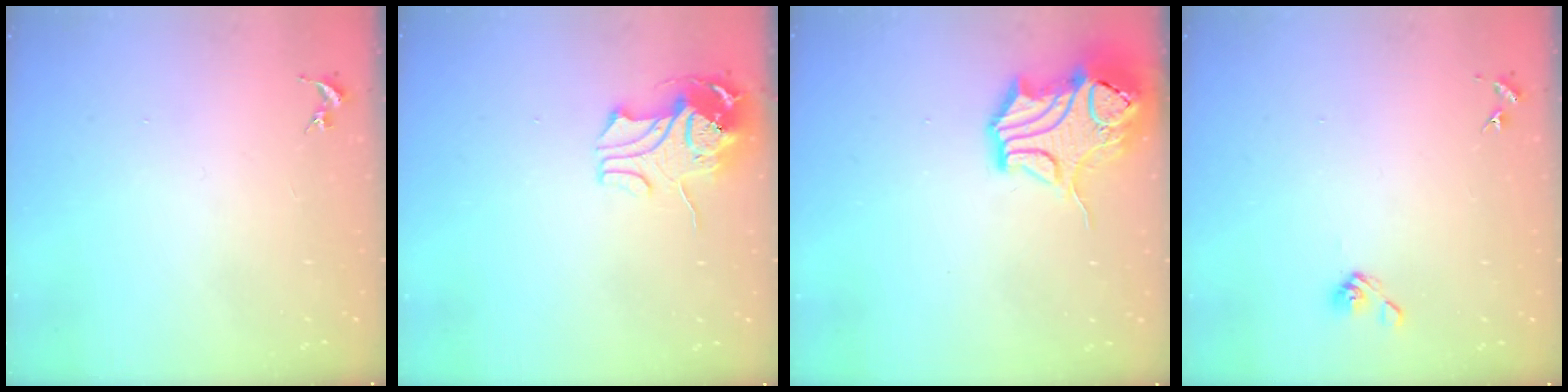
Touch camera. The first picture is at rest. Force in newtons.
{"total": 10.9, "press": 10.9, "slide": 1.1}
{"total": 15.2, "press": 15.0, "slide": 2.4}
{"total": 5.2, "press": 4.8, "slide": 2.1}